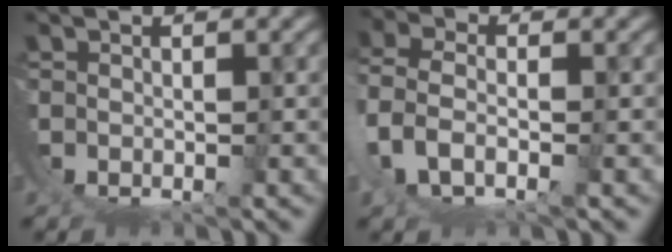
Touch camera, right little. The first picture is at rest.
{"total": 3.6, "force": [-0.5, 1.4, 3.3], "torque": [-0.092, -0.016, 0.001]}